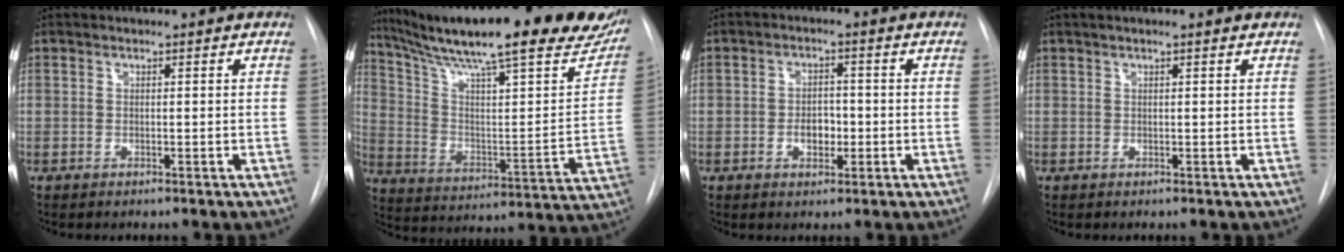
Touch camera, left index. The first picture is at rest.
{"total": 31.9, "force": [25.0, 5.0, 19.2], "torque": [-0.291, -0.041, 0.341]}
{"total": 3.7, "force": [-0.9, 2.4, 2.7], "torque": [-0.041, 0.005, -0.012]}
{"total": 1.9, "force": [1.5, -0.1, 1.2], "torque": [-0.017, 0.021, 0.023]}